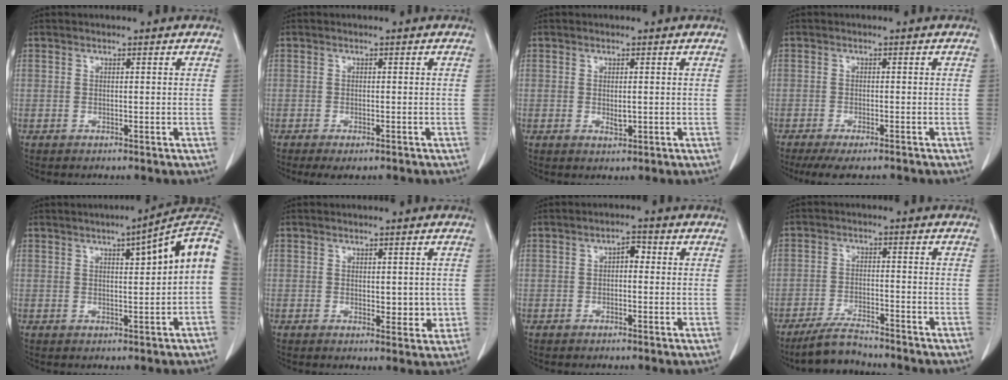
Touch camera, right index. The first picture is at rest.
{"total": 3.7, "force": [-2.8, 1.2, 2.1], "torque": [-0.027, -0.008, -0.037]}
{"total": 1.5, "force": [0.0, 0.5, 1.4], "torque": [-0.026, -0.003, 0.005]}
{"total": 8.1, "force": [-6.9, 1.5, 4.0], "torque": [-0.051, -0.013, -0.101]}
{"total": 9.7, "force": [2.4, 0.5, 9.4], "torque": [-0.122, 0.025, 0.025]}
{"total": 3.3, "force": [0.2, 1.8, 2.7], "torque": [-0.027, -0.005, 0.009]}
{"total": 2.2, "force": [0.2, 1.2, 1.8], "torque": [-0.022, 0.011, -0.002]}
{"total": 5.5, "force": [-5.2, 0.9, 1.8], "torque": [-0.035, -0.015, -0.094]}